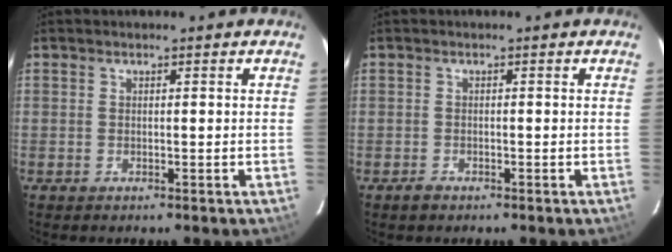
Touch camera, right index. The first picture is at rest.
{"total": 1.5, "force": [-1.0, 1.0, 0.3], "torque": [-0.008, 0.002, -0.017]}